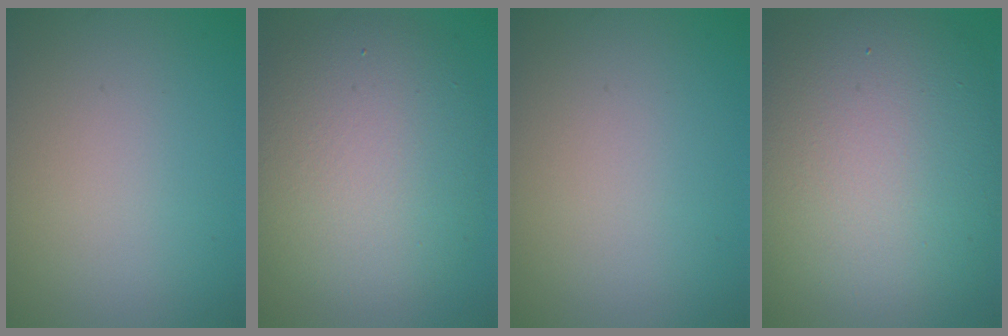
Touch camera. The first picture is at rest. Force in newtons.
{"total": 8.8, "press": 8.8, "slide": 0.7}
{"total": 0.0}
{"total": 14.2, "press": 14.1, "slide": 1.2}